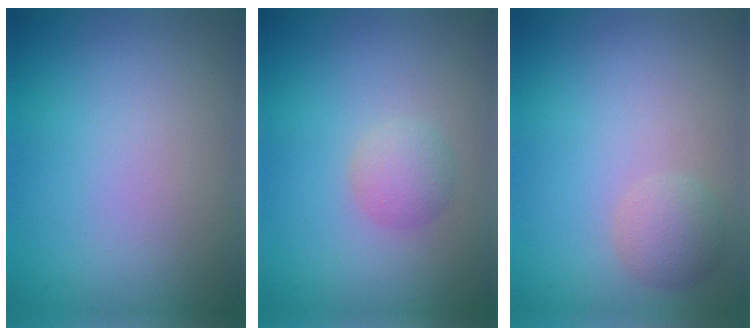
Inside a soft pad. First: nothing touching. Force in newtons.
{"total": 1.8, "press": 1.8, "slide": 0.1}
{"total": 2.1, "press": 2.1, "slide": 0.0}